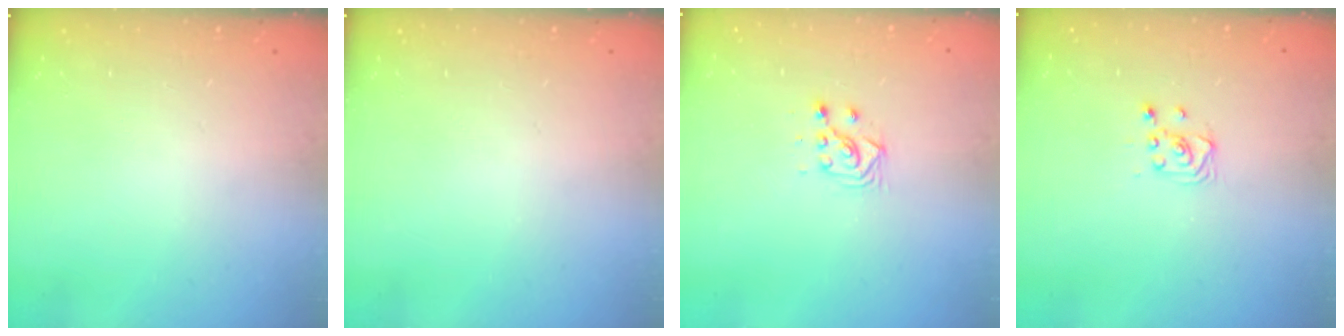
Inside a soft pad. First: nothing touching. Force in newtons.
{"total": 0.0}
{"total": 3.5, "press": 3.4, "slide": 0.9}
{"total": 2.9, "press": 2.9, "slide": 0.4}